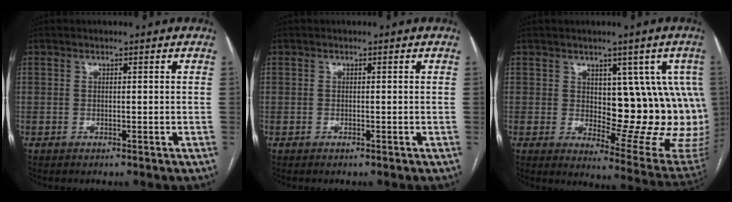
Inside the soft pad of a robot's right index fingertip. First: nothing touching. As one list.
[{"total": 0.0}, {"total": 14.9, "force": [2.2, 6.7, 13.2], "torque": [-0.131, 0.002, 0.040]}]